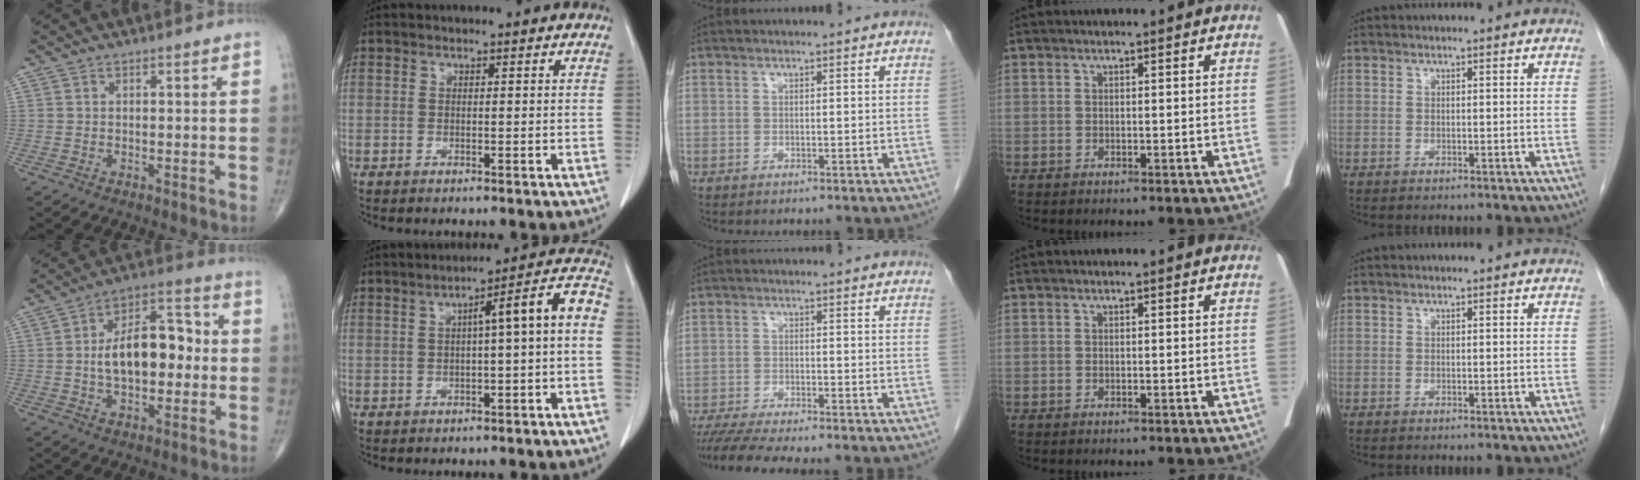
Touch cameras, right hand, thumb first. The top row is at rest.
{"thumb": {"total": 14.9, "force": [0.0, 8.2, 12.4], "torque": [-0.178, 0.033, -0.007]}, "index": {"total": 8.6, "force": [-0.7, 0.5, 8.5], "torque": [-0.109, 0.032, -0.014]}, "middle": {"total": 9.4, "force": [-8.2, 0.2, 4.6], "torque": [-0.060, -0.017, -0.130]}}